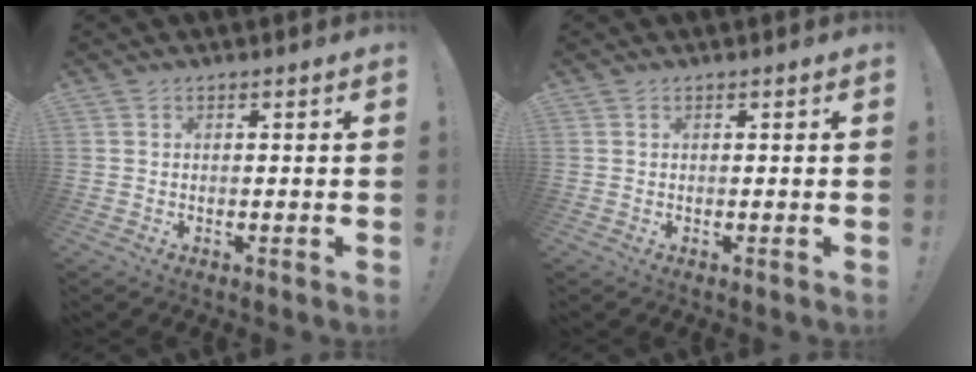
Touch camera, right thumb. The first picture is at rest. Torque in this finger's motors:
{"motor_torque": [0.04, 0.03, -0.03, 0.01, 0.02]}